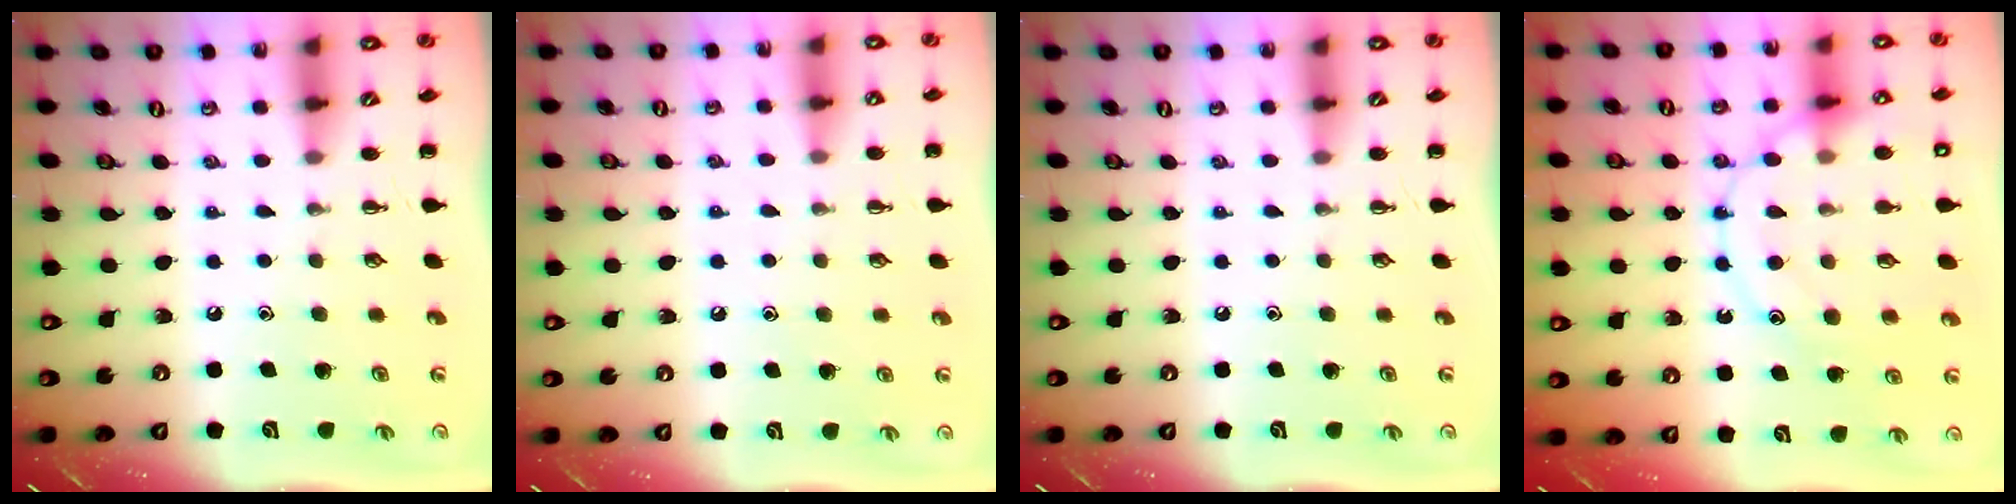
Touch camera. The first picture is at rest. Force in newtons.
{"total": 6.0, "press": 5.8, "slide": 1.6}
{"total": 0.0}
{"total": 15.7, "press": 15.7, "slide": 1.2}